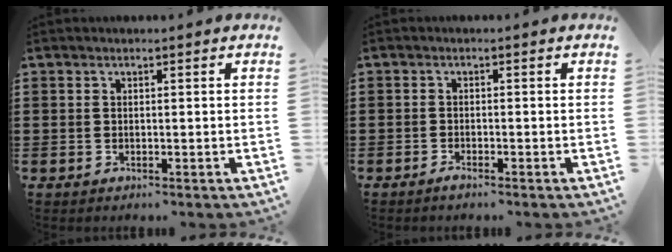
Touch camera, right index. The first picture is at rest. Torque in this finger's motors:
{"motor_torque": [-1.04, 1.09, 0.03, -0.02]}